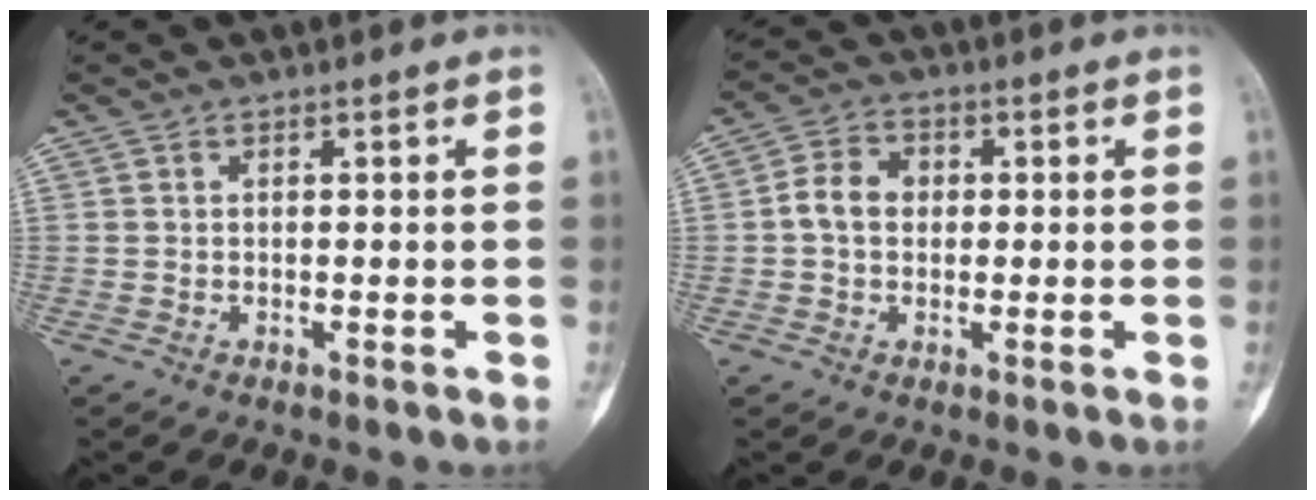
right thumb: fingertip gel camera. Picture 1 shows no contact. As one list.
[{"total": 5.6, "force": [0.1, 4.4, 3.4], "torque": [-0.053, 0.016, -0.007]}]